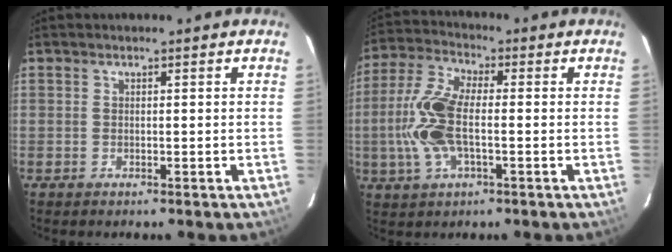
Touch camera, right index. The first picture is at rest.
{"total": 12.1, "force": [-1.6, 5.2, 10.8], "torque": [-0.245, 0.008, -0.038]}